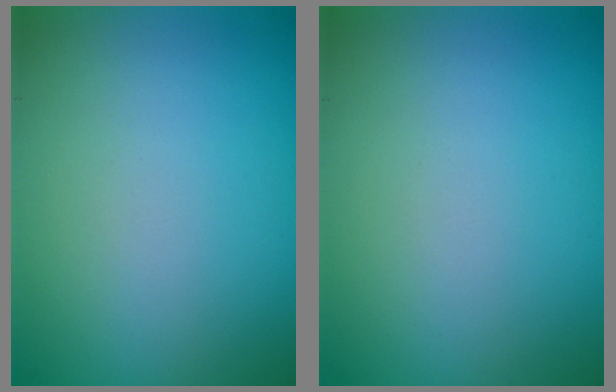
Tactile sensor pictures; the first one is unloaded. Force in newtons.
{"total": 0.0}